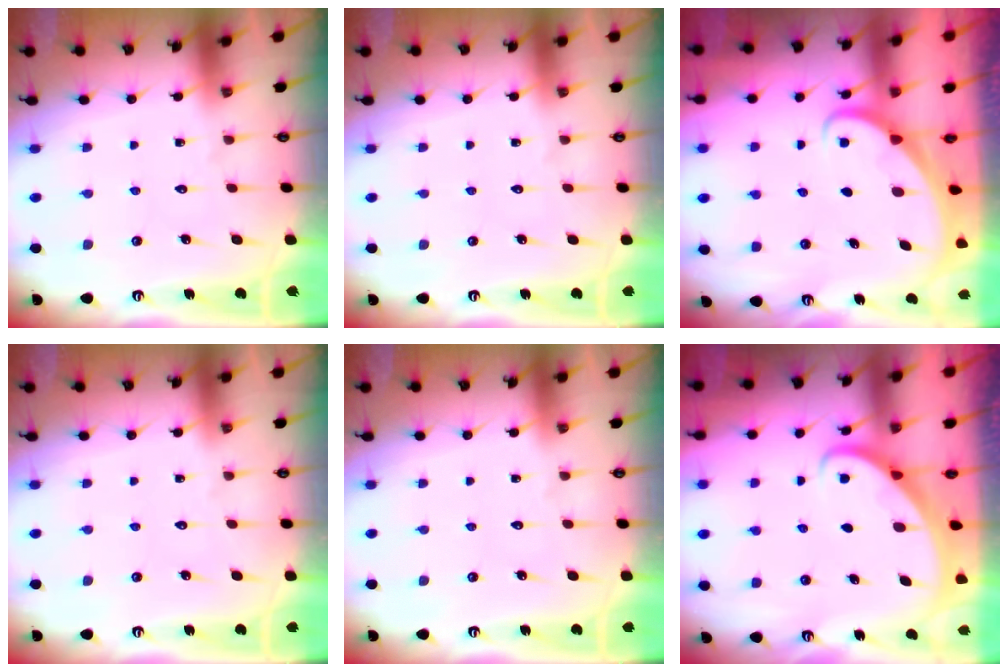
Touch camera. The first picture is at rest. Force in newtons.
{"total": 0.0}
{"total": 1.6, "press": 1.6, "slide": 0.0}
{"total": 0.0}
{"total": 0.0}
{"total": 2.4, "press": 2.4, "slide": 0.2}